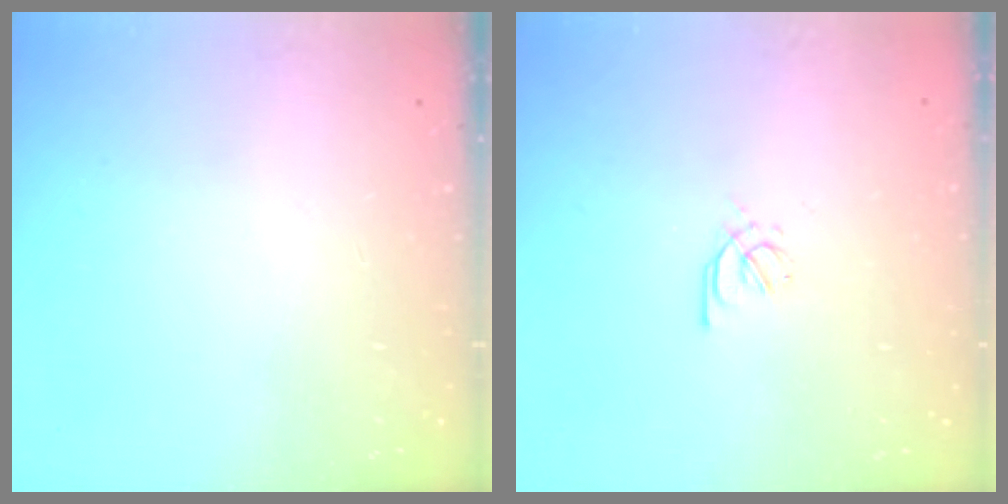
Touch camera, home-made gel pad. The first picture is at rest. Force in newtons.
{"total": 2.6, "press": 2.5, "slide": 0.7}